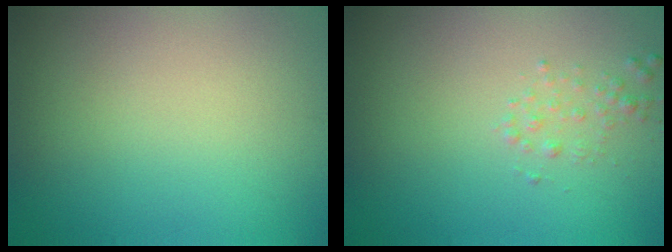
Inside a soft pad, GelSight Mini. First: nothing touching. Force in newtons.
{"total": 1.0, "press": 1.0, "slide": 0.0}